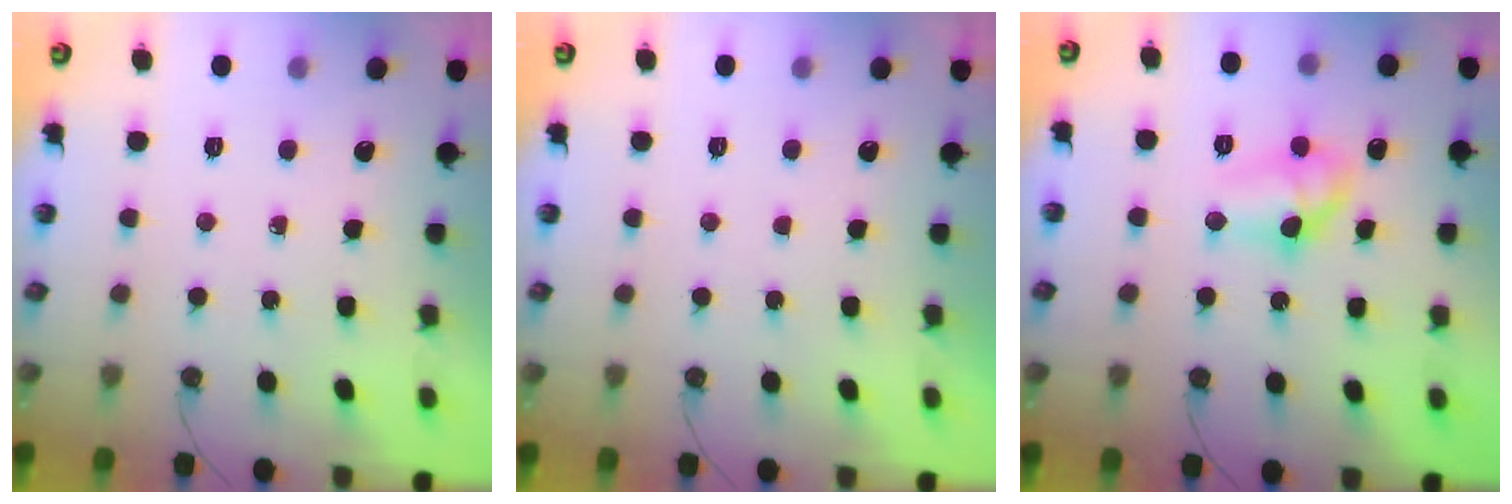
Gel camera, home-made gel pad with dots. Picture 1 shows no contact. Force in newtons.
{"total": 0.0}
{"total": 9.7, "press": 9.7, "slide": 1.1}